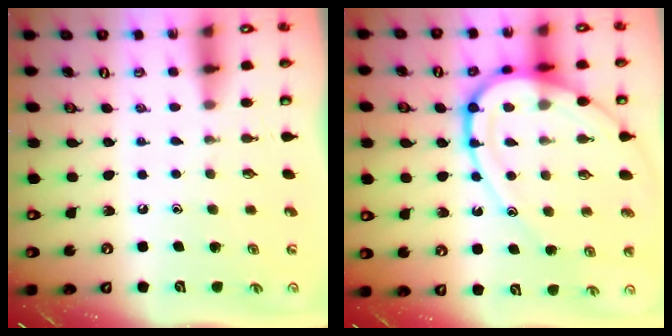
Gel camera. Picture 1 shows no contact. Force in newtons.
{"total": 17.2, "press": 17.1, "slide": 1.6}